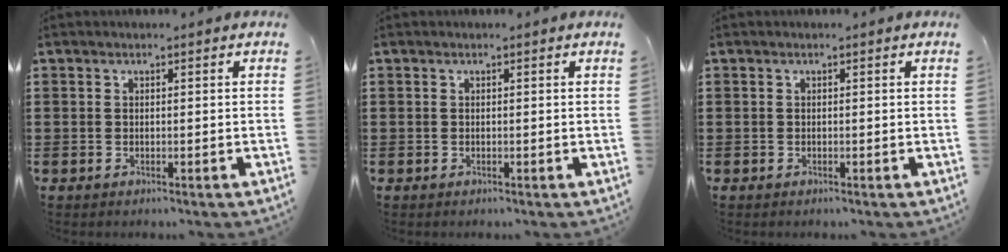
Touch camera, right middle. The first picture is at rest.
{"total": 0.0}
{"total": 0.0}